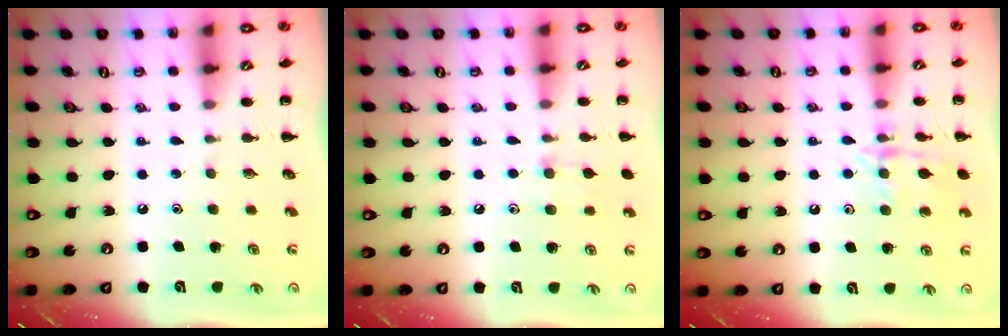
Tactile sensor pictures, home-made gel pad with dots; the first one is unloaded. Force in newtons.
{"total": 6.1, "press": 5.6, "slide": 2.2}
{"total": 12.5, "press": 12.5, "slide": 1.1}